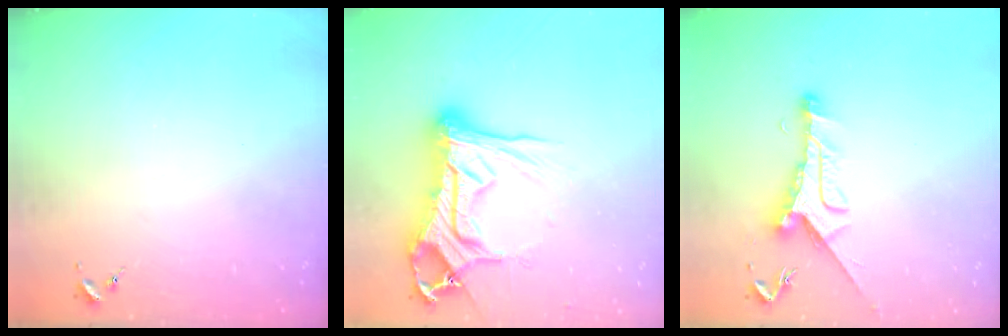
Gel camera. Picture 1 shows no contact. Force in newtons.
{"total": 23.0, "press": 22.8, "slide": 2.5}
{"total": 10.1, "press": 10.1, "slide": 0.2}